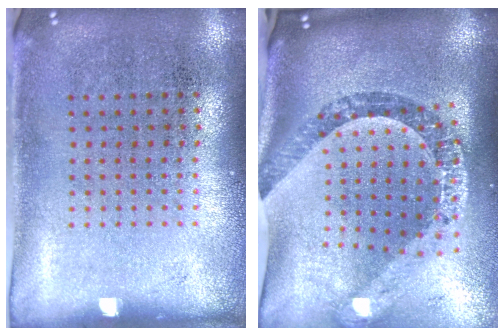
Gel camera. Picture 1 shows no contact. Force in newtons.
{"total": 2.6, "press": 2.0, "slide": 1.6}